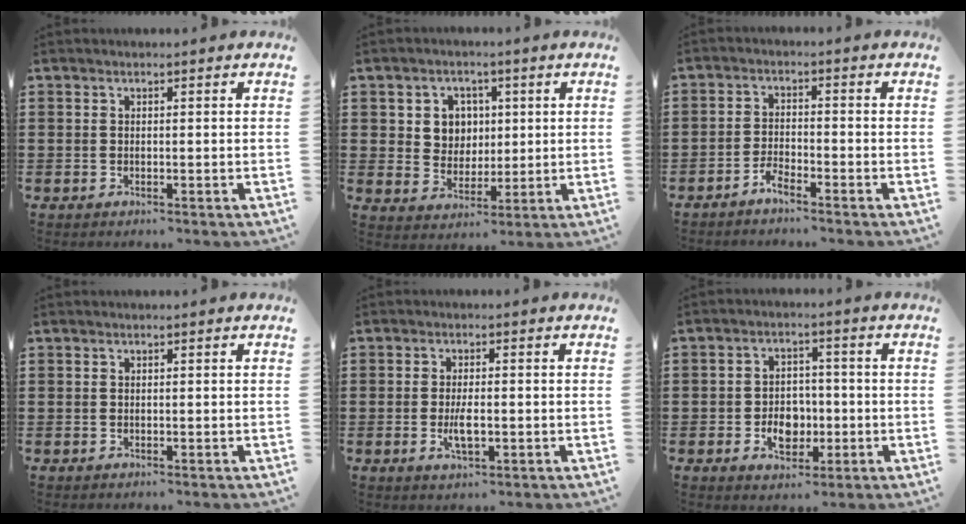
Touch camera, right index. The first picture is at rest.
{"total": 5.3, "force": [1.4, 4.9, 1.5], "torque": [-0.046, 0.012, 0.022]}
{"total": 2.4, "force": [-2.3, 0.3, 0.9], "torque": [-0.028, 0.002, -0.047]}
{"total": 0.0}
{"total": 3.7, "force": [-0.8, 1.2, 3.4], "torque": [-0.067, -0.002, -0.016]}
{"total": 5.3, "force": [-1.5, 4.0, 3.1], "torque": [-0.045, 0.004, -0.030]}